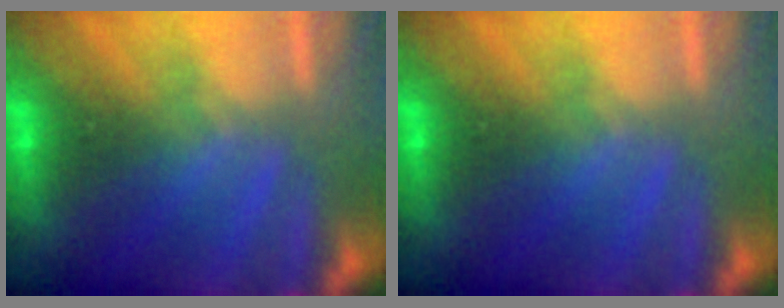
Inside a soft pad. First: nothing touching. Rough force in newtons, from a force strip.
{"total": 0.0}